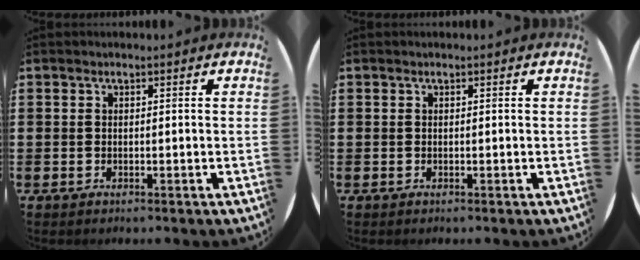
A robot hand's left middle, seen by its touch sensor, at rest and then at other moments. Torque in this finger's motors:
{"motor_torque": [-0.15, 0.02, -0.04, -0.01]}